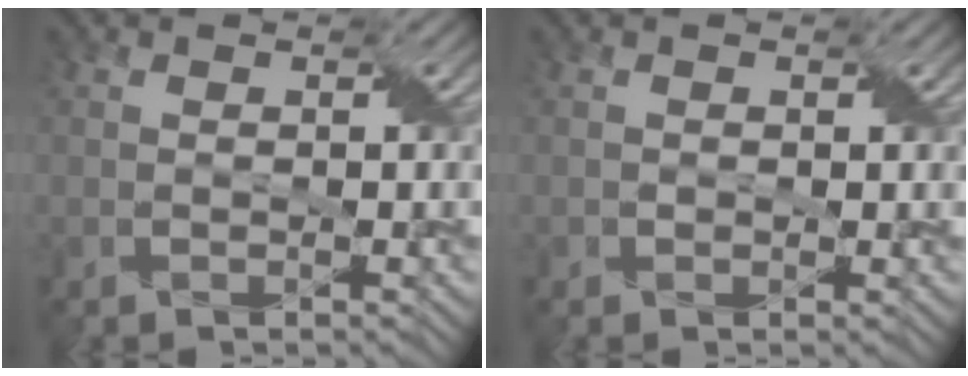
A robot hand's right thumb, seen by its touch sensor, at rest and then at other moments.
{"total": 0.9, "force": [0.2, 0.7, 0.4], "torque": [-0.009, -0.002, 0.004]}